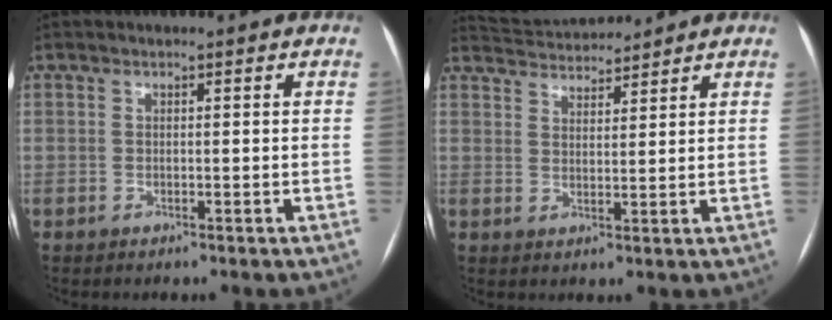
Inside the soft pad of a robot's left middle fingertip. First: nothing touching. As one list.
[{"total": 6.5, "force": [6.5, 0.2, 0.6], "torque": [-0.022, 0.026, 0.109]}]